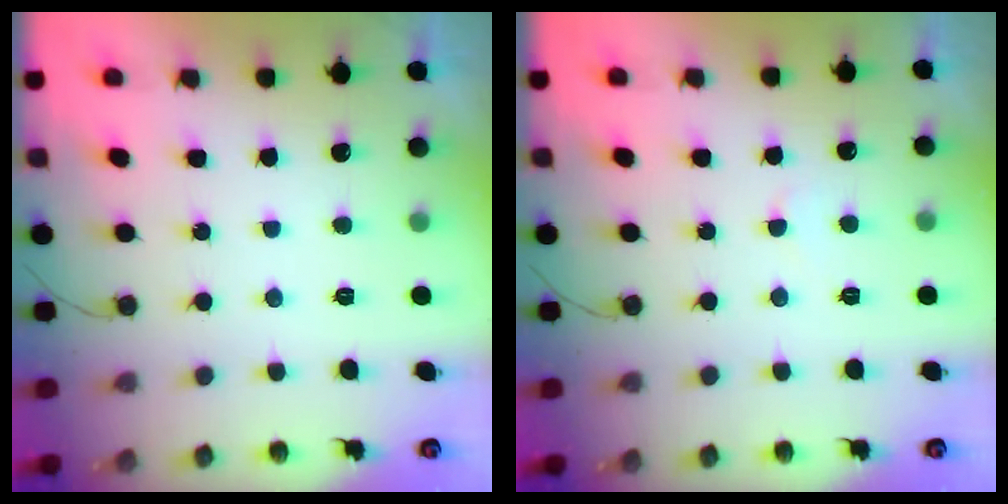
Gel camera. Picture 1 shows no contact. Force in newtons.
{"total": 2.4, "press": 2.4, "slide": 0.2}